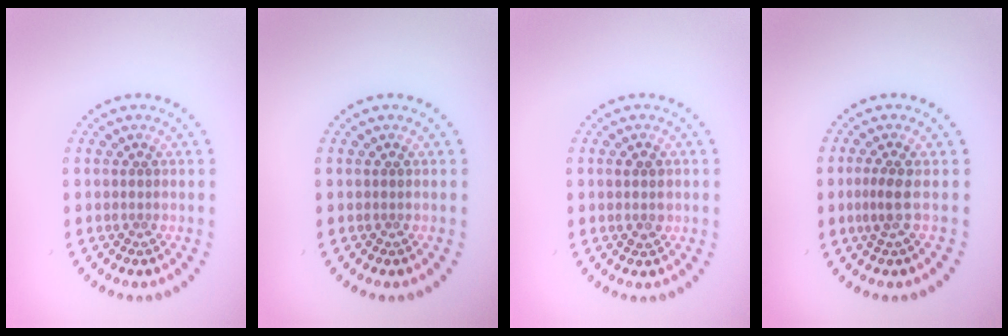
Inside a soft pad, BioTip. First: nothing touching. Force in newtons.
{"total": 0.0}
{"total": 1.4, "press": 1.4, "slide": 0.0}
{"total": 1.8, "press": 1.3, "slide": 1.2}